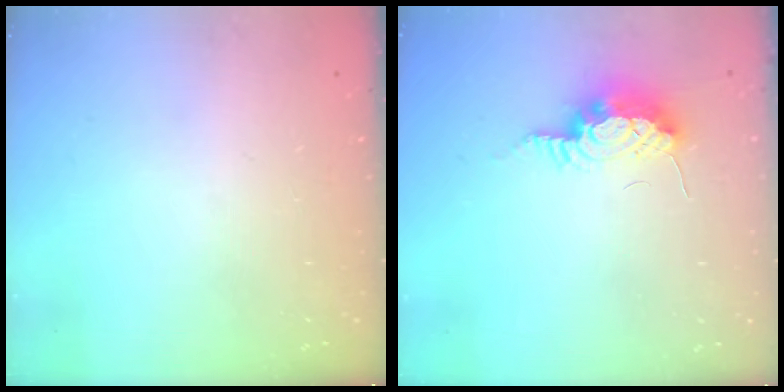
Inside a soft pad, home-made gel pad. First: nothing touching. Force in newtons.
{"total": 12.9, "press": 10.5, "slide": 7.5}